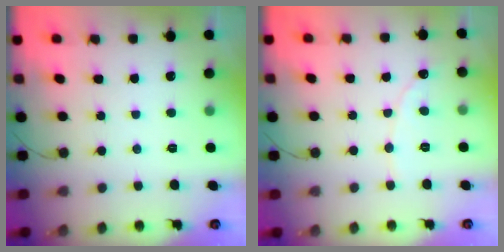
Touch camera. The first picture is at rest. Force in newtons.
{"total": 2.3, "press": 2.3, "slide": 0.2}